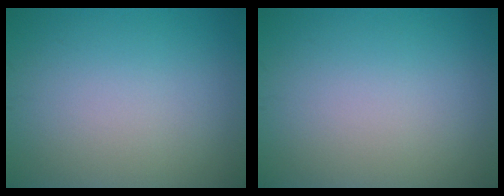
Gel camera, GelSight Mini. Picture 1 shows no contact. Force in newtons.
{"total": 0.0}